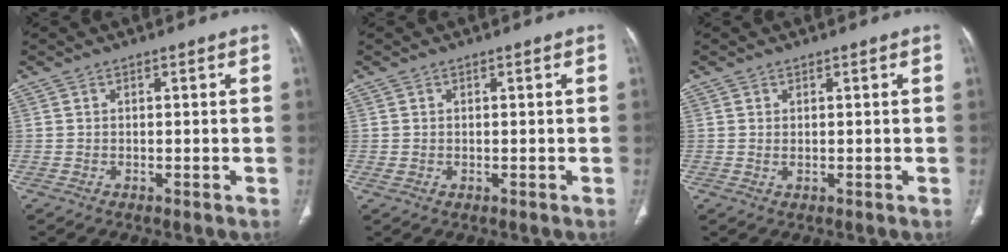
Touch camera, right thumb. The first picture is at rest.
{"total": 0.7, "force": [0.1, 0.5, 0.4], "torque": [-0.009, 0.000, 0.003]}
{"total": 0.6, "force": [0.2, 0.2, 0.6], "torque": [-0.015, -0.001, 0.008]}